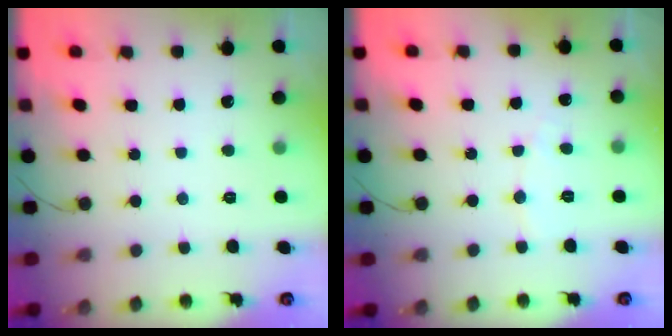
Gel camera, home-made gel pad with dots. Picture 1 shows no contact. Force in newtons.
{"total": 3.0, "press": 2.9, "slide": 0.2}